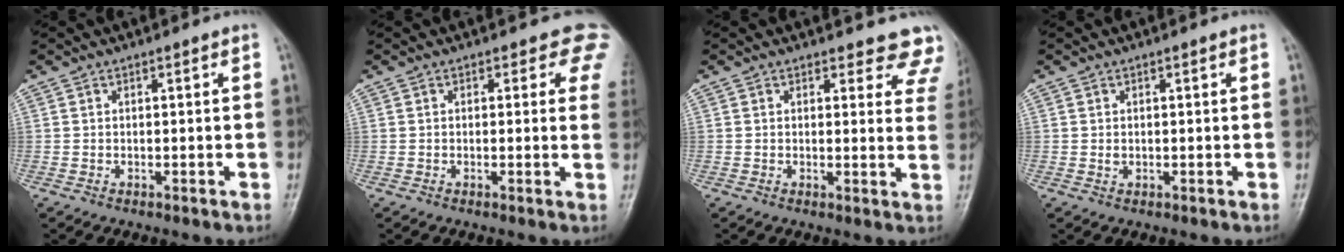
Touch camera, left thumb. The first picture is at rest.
{"total": 5.0, "force": [3.1, 2.8, 2.8], "torque": [0.007, -0.010, 0.015]}
{"total": 9.0, "force": [8.4, 3.1, 0.8], "torque": [0.046, -0.051, 0.059]}
{"total": 1.1, "force": [0.1, 0.7, 0.8], "torque": [-0.010, 0.000, 0.005]}